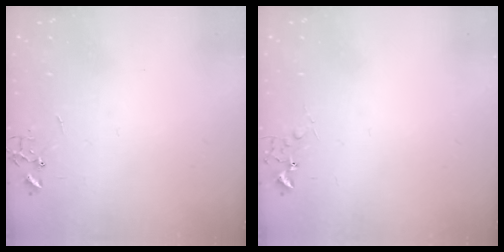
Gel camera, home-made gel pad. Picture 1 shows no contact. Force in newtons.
{"total": 6.6, "press": 6.6, "slide": 0.8}